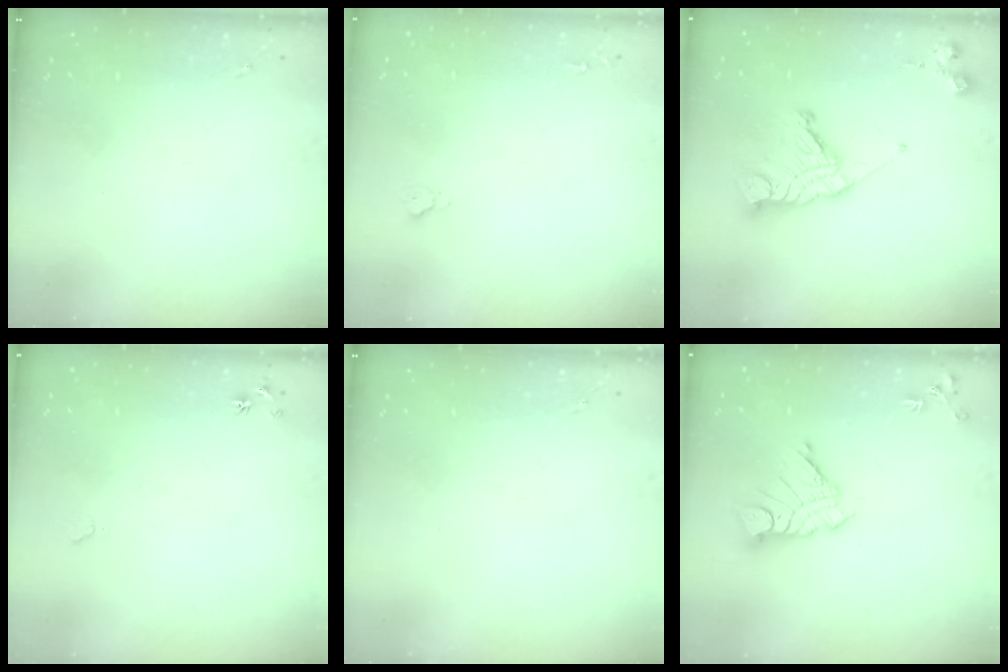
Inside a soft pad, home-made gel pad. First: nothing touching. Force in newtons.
{"total": 2.6, "press": 2.5, "slide": 0.3}
{"total": 15.8, "press": 15.8, "slide": 1.3}
{"total": 4.7, "press": 4.7, "slide": 0.7}
{"total": 0.0}
{"total": 13.7, "press": 13.6, "slide": 1.2}